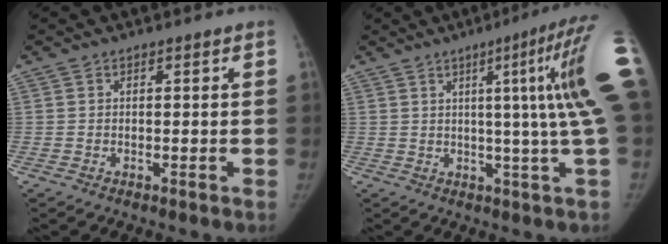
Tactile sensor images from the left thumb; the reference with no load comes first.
{"total": 15.8, "force": [3.1, -0.3, 15.5], "torque": [-0.194, -0.001, 0.031]}